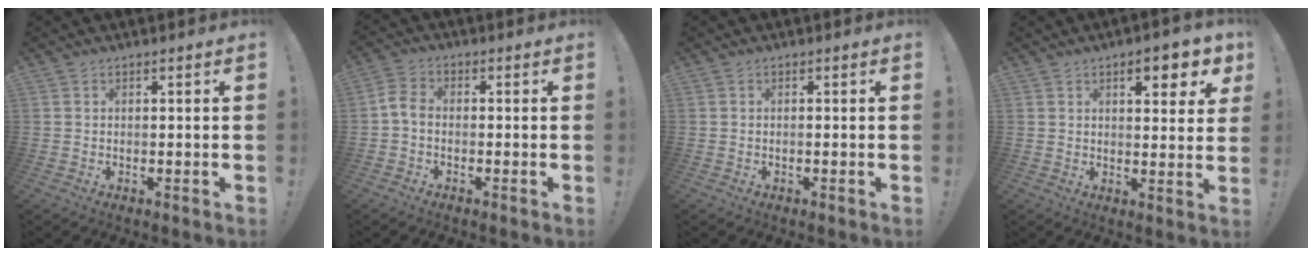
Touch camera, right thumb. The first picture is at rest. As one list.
[{"total": 4.7, "force": [-1.1, 3.0, 3.4], "torque": [-0.063, 0.015, -0.018]}, {"total": 0.5, "force": [-0.4, -0.1, 0.3], "torque": [-0.007, 0.000, -0.007]}, {"total": 7.6, "force": [4.2, 2.5, 5.8], "torque": [-0.066, -0.019, 0.064]}]